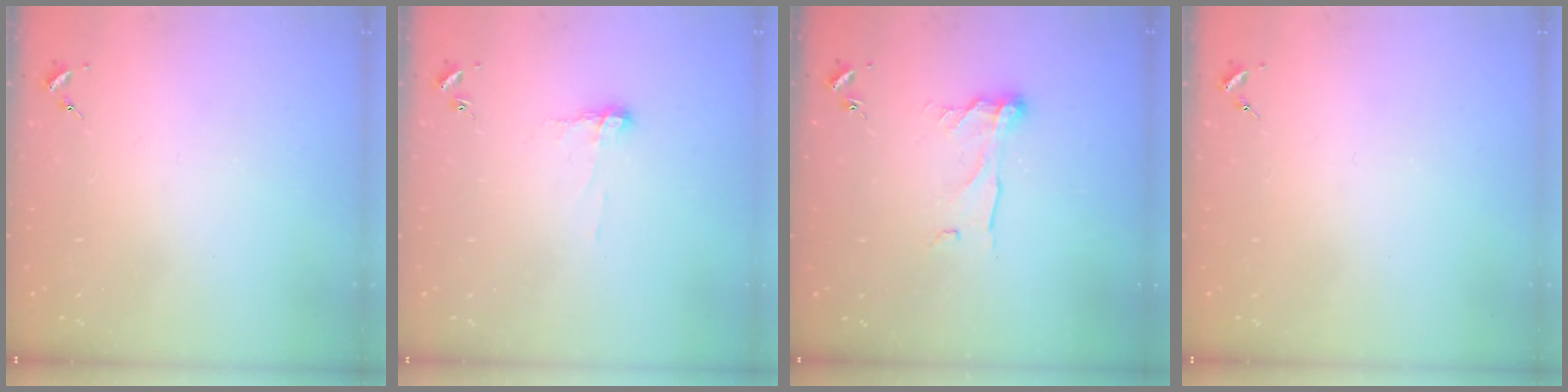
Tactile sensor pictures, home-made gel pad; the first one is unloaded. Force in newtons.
{"total": 6.2, "press": 6.1, "slide": 0.6}
{"total": 10.5, "press": 10.4, "slide": 0.5}
{"total": 0.0}